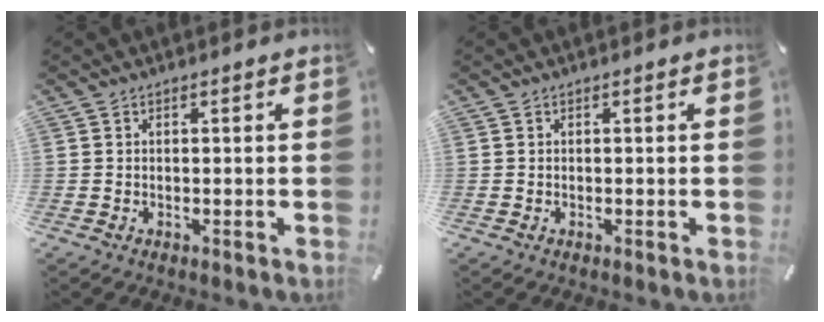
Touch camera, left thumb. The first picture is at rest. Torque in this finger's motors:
{"motor_torque": [-0.03, -0.03, -0.02, 0.02, 0.00]}